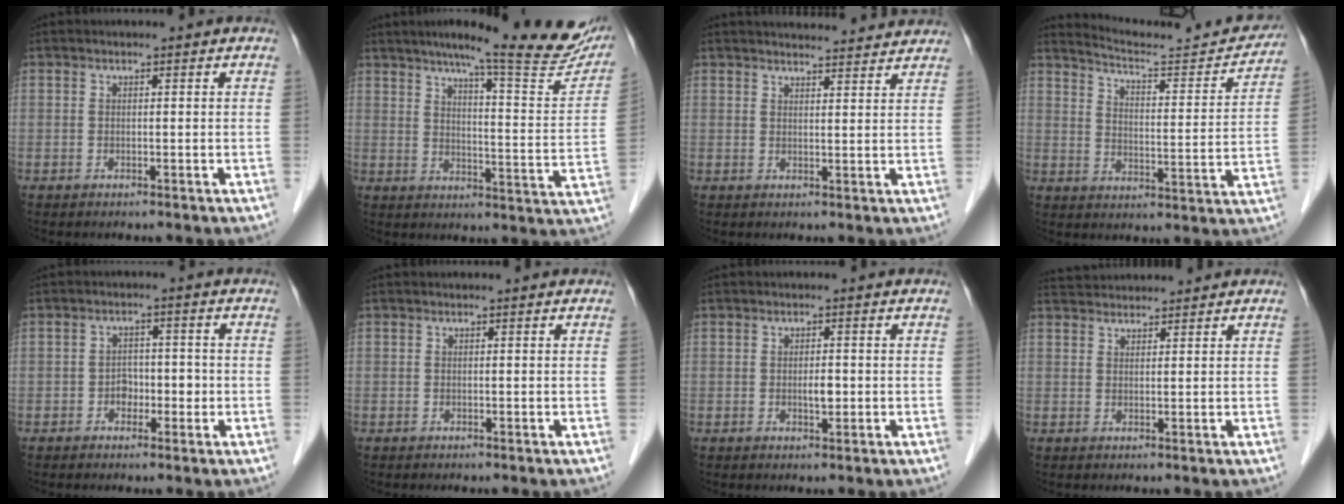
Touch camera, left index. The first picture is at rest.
{"total": 22.1, "force": [17.9, 2.0, 12.8], "torque": [-0.170, -0.028, 0.221]}
{"total": 12.3, "force": [11.9, 1.4, 3.0], "torque": [-0.030, 0.017, 0.137]}
{"total": 14.5, "force": [14.3, 0.1, 2.7], "torque": [-0.046, -0.040, 0.192]}
{"total": 3.0, "force": [-1.0, 2.2, 1.9], "torque": [-0.022, 0.011, -0.016]}
{"total": 0.0}
{"total": 1.7, "force": [-0.2, 0.7, 1.5], "torque": [-0.026, -0.001, -0.003]}
{"total": 5.2, "force": [5.1, 0.7, 0.8], "torque": [-0.016, 0.039, 0.083]}